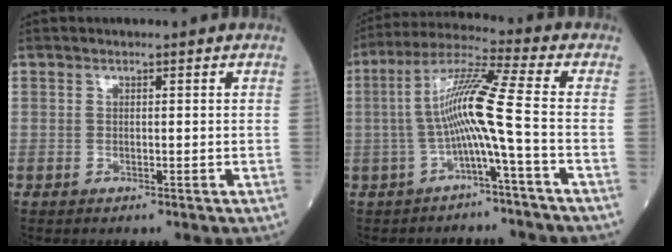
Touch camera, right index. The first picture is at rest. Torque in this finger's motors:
{"motor_torque": [1.43, -0.21, 0.73, 0.21]}